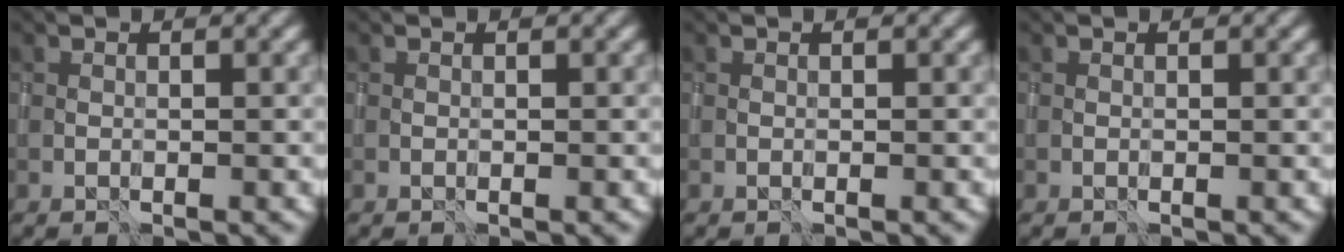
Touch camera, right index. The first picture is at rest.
{"total": 0.0}
{"total": 0.0}
{"total": 0.0}